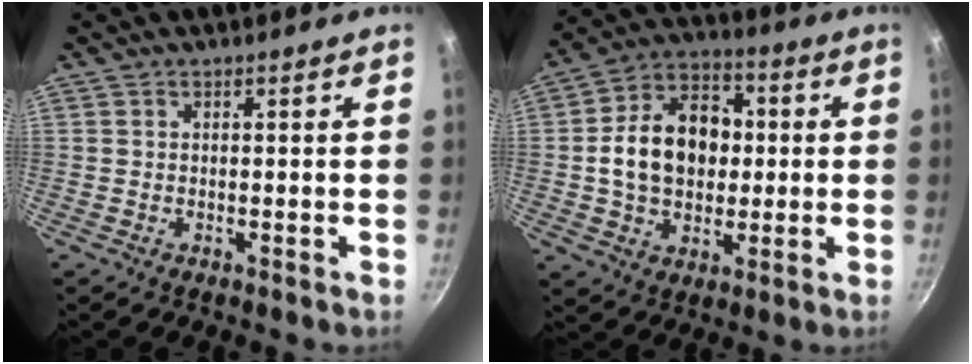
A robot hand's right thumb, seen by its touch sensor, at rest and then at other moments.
{"total": 16.1, "force": [0.7, 11.9, 10.8], "torque": [-0.146, 0.026, 0.001]}